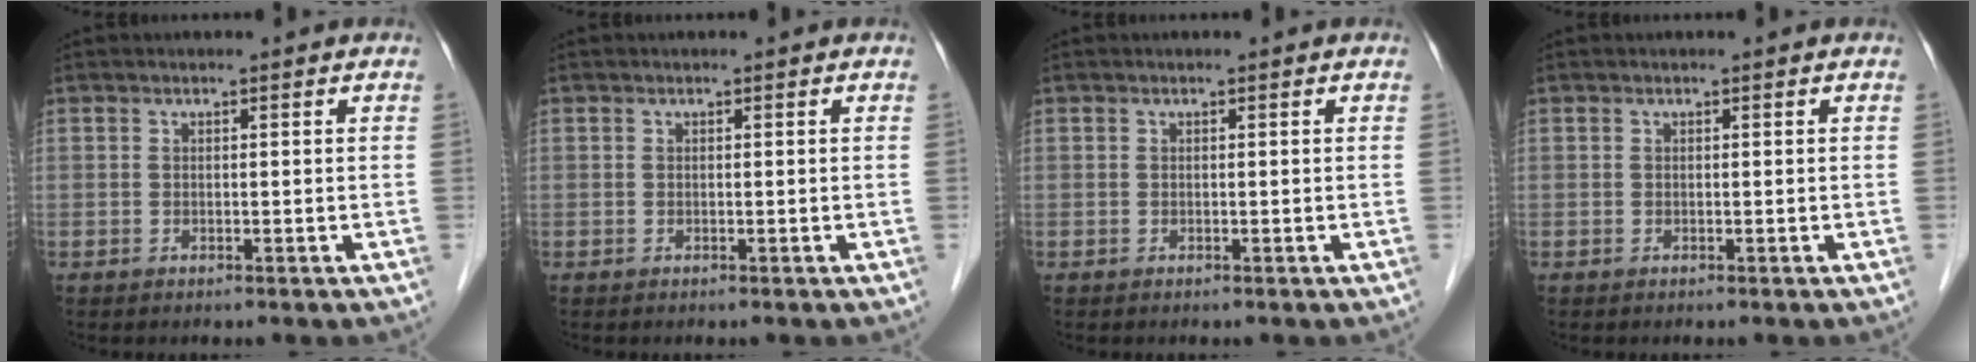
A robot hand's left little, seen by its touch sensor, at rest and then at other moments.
{"total": 0.0}
{"total": 0.0}
{"total": 0.0}